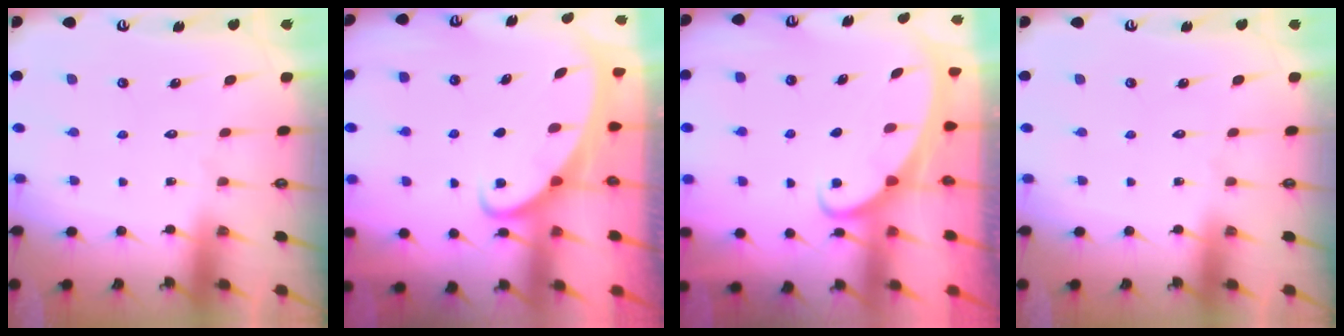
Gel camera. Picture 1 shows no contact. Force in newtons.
{"total": 2.2, "press": 2.2, "slide": 0.3}
{"total": 2.4, "press": 2.4, "slide": 0.3}
{"total": 0.0}